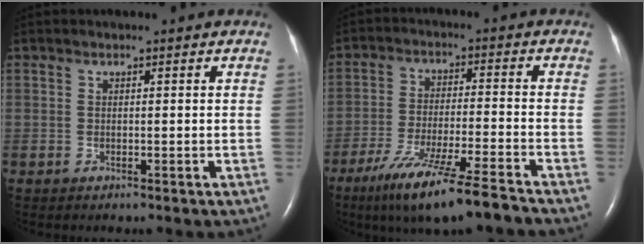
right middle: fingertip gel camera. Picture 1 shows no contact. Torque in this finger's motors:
{"motor_torque": [1.11, -1.03, 0.31, 0.13]}